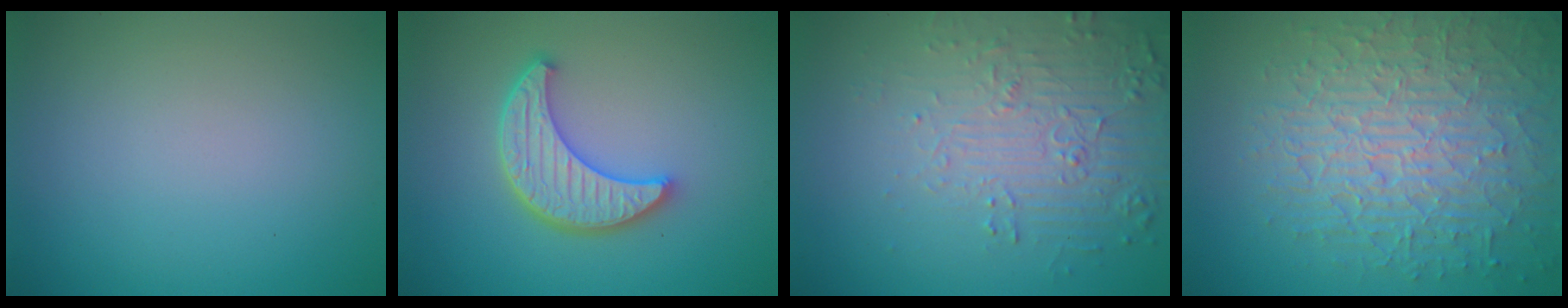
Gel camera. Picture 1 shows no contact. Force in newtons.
{"total": 5.0, "press": 4.1, "slide": 2.8}
{"total": 6.0, "press": 3.8, "slide": 4.6}
{"total": 8.9, "press": 6.3, "slide": 6.4}